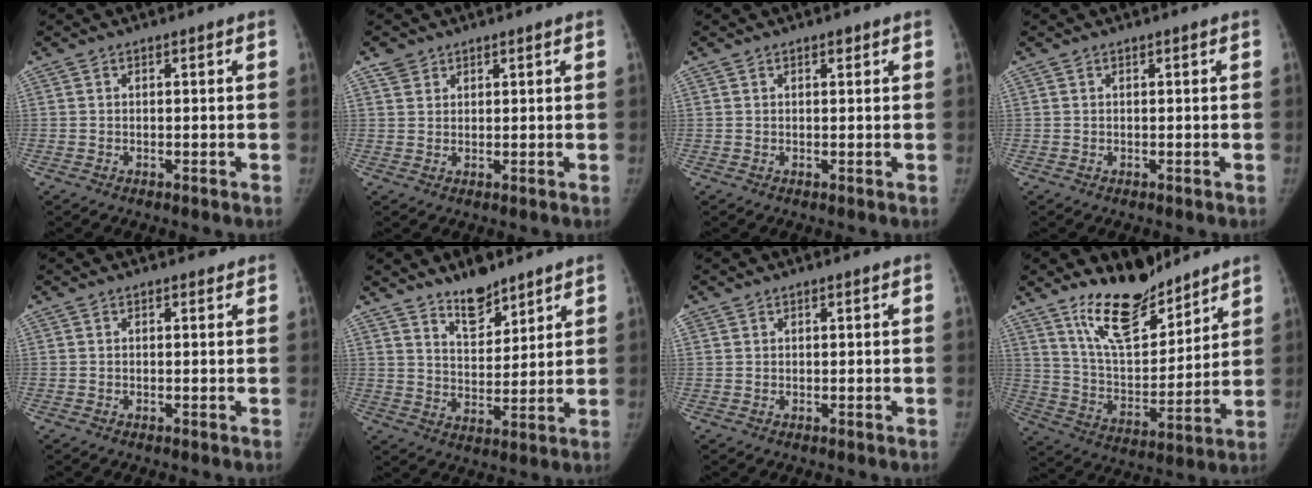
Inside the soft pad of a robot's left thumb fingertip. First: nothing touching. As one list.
[{"total": 2.3, "force": [1.7, 1.6, 0.3], "torque": [0.007, -0.004, 0.029]}, {"total": 0.9, "force": [0.6, 0.5, 0.5], "torque": [-0.004, -0.003, 0.009]}, {"total": 0.0}, {"total": 0.5, "force": [0.5, 0.3, 0.0], "torque": [-0.003, -0.003, 0.004]}, {"total": 8.2, "force": [6.6, 3.3, 3.8], "torque": [-0.037, -0.053, 0.117]}, {"total": 0.7, "force": [0.5, 0.4, 0.1], "torque": [0.001, -0.004, 0.009]}, {"total": 15.8, "force": [12.2, 6.1, 8.0], "torque": [-0.096, -0.084, 0.223]}]